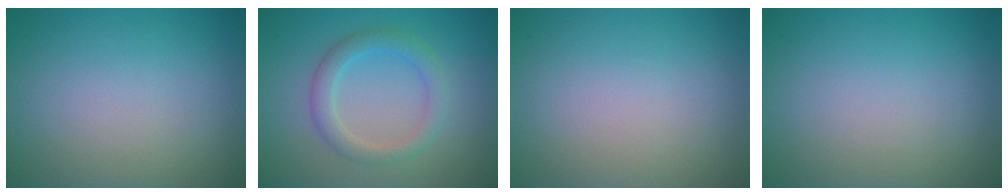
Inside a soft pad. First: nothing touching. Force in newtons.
{"total": 2.9, "press": 2.9, "slide": 0.3}
{"total": 0.0}
{"total": 0.0}